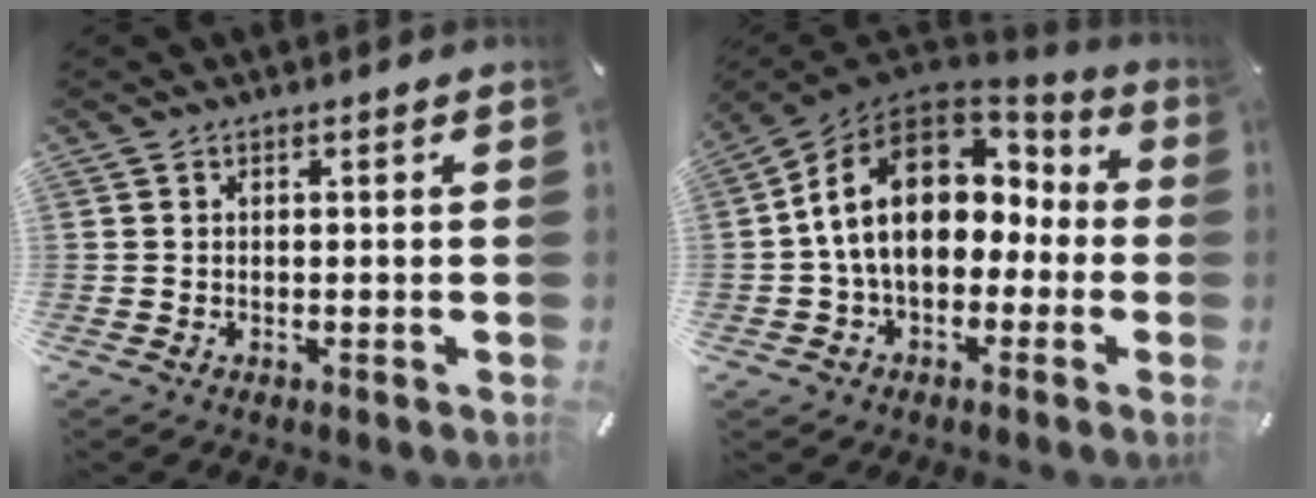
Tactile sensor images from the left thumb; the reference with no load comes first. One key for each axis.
{"total": 17.3, "fx": 2.4, "fy": 12.5, "fz": 11.7, "tx": -0.226, "ty": 0.004, "tz": 0.042}